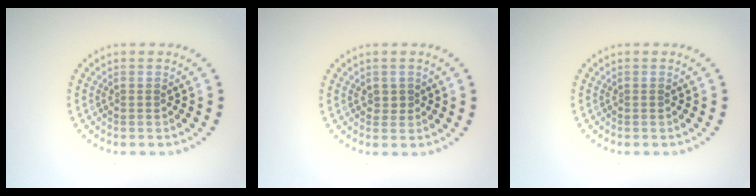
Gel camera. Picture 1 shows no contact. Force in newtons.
{"total": 0.6, "press": 0.6, "slide": 0.2}
{"total": 0.0}